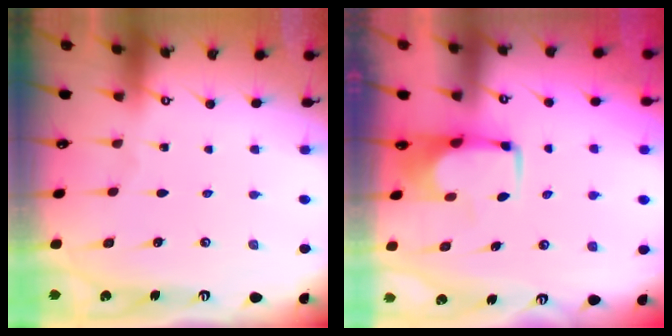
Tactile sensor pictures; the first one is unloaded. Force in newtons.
{"total": 1.0, "press": 1.0, "slide": 0.1}